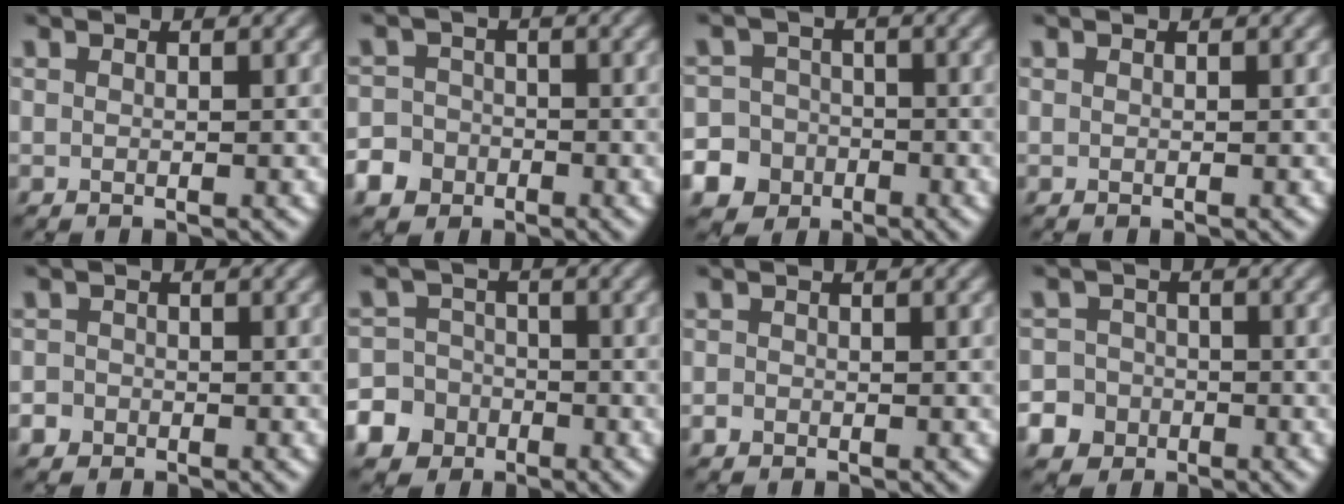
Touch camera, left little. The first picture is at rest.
{"total": 4.9, "force": [-2.8, 3.9, 1.0], "torque": [-0.007, -0.010, -0.061]}
{"total": 9.4, "force": [-5.2, 7.7, 1.6], "torque": [-0.037, -0.029, -0.109]}
{"total": 0.0}
{"total": 1.9, "force": [-1.0, 1.5, 0.4], "torque": [0.002, 0.003, -0.019]}
{"total": 7.6, "force": [-4.4, 6.0, 1.3], "torque": [-0.024, -0.017, -0.100]}
{"total": 0.8, "force": [-0.4, 0.6, 0.2], "torque": [-0.001, -0.003, -0.009]}
{"total": 6.8, "force": [-3.7, 5.5, 1.1], "torque": [-0.019, -0.017, -0.081]}